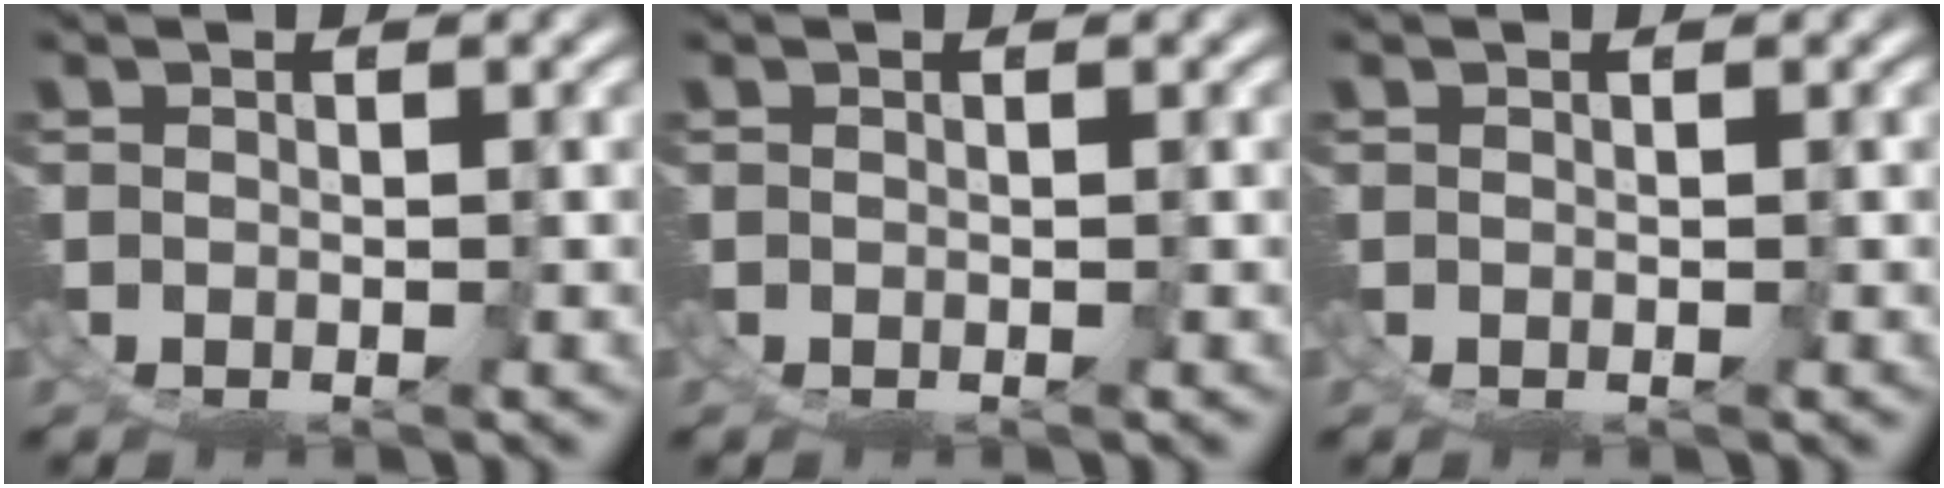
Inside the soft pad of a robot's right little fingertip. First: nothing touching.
{"total": 0.0}
{"total": 0.0}